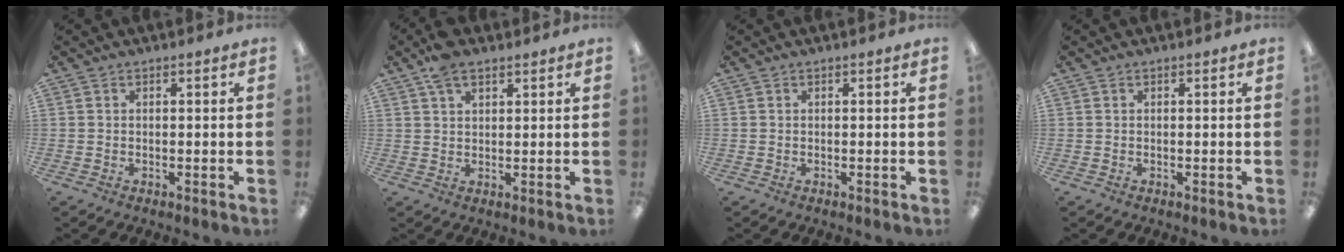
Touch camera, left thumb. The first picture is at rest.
{"total": 5.7, "force": [3.8, 2.7, 3.3], "torque": [-0.055, -0.009, 0.067]}
{"total": 0.0}
{"total": 0.0}